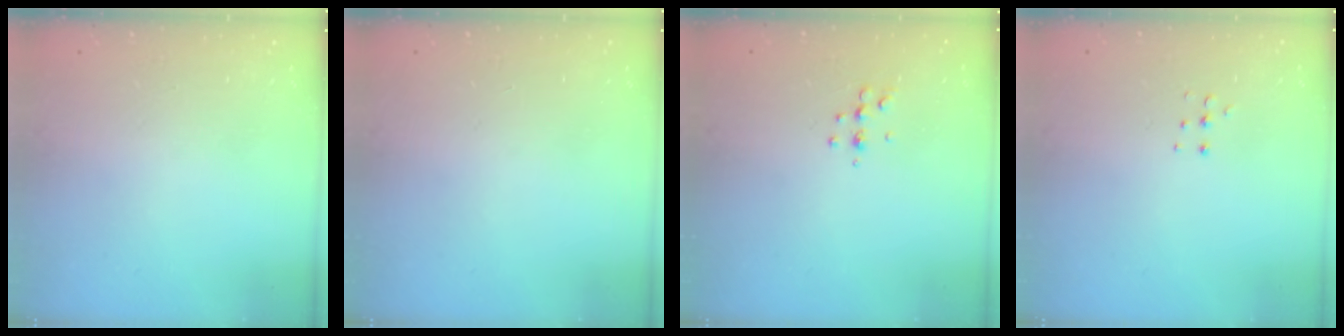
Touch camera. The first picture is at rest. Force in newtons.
{"total": 0.0}
{"total": 4.5, "press": 4.3, "slide": 1.2}
{"total": 4.0, "press": 4.0, "slide": 0.5}